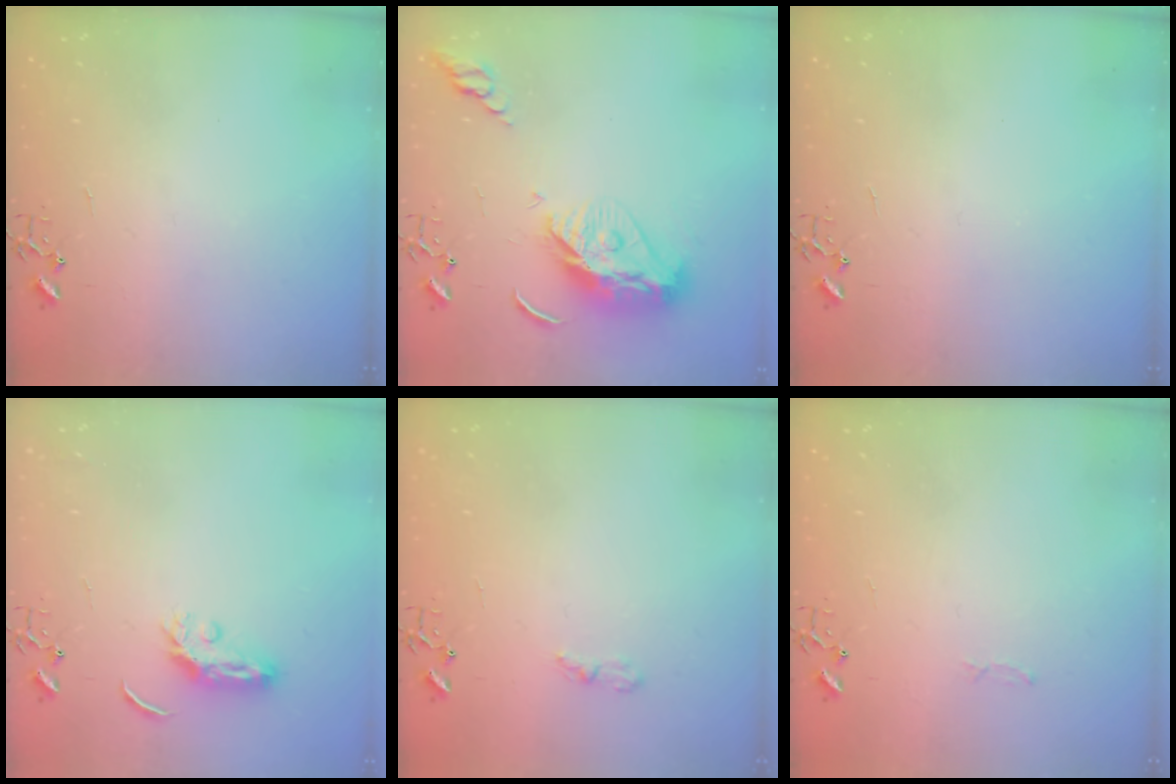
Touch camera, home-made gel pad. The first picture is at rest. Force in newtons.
{"total": 13.4, "press": 13.4, "slide": 1.2}
{"total": 0.0}
{"total": 5.6, "press": 5.6, "slide": 0.5}
{"total": 3.3, "press": 3.3, "slide": 0.5}
{"total": 2.8, "press": 2.8, "slide": 0.4}